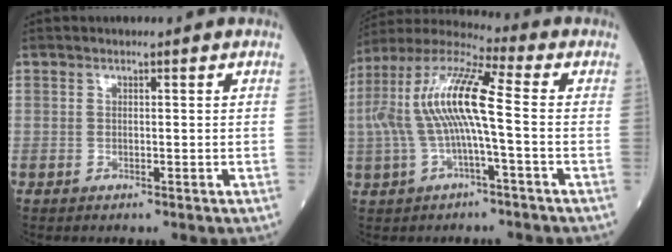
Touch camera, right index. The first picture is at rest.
{"total": 12.6, "force": [-0.4, 1.5, 12.6], "torque": [-0.266, 0.028, -0.012]}